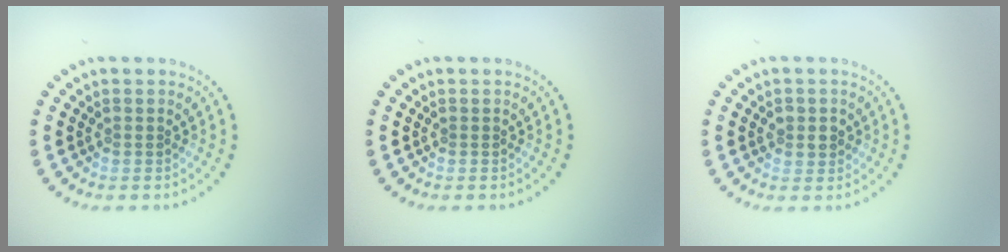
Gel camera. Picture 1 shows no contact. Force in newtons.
{"total": 0.0}
{"total": 1.7, "press": 1.5, "slide": 0.7}